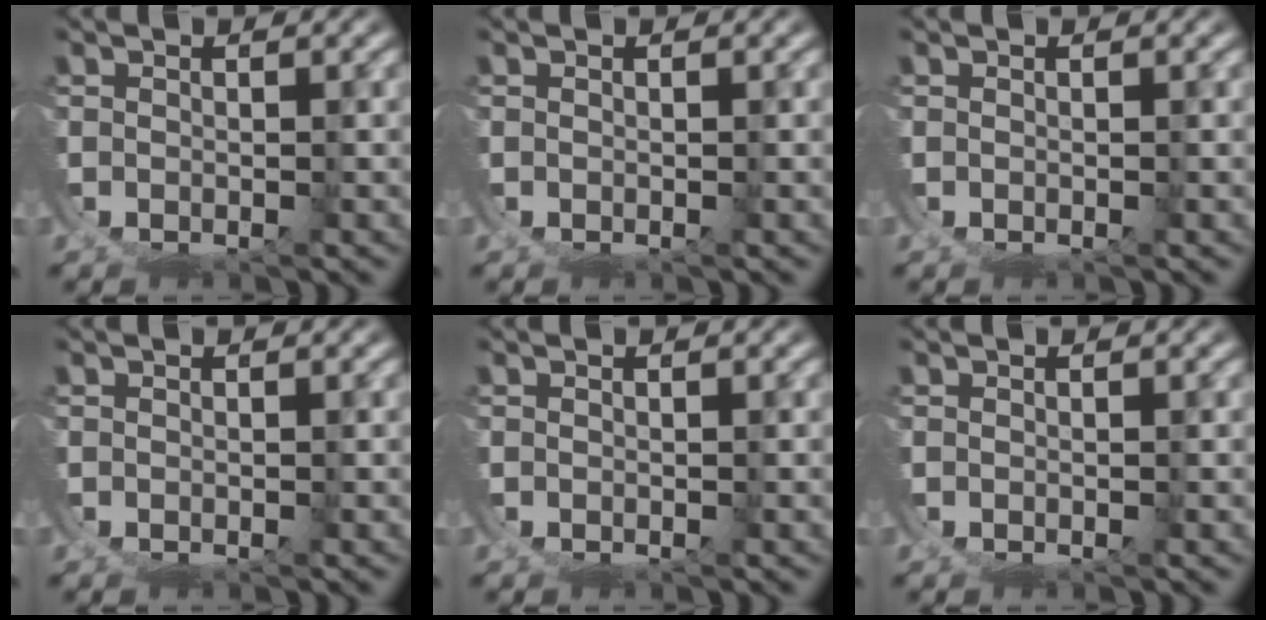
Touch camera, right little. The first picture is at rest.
{"total": 0.0}
{"total": 0.0}
{"total": 0.0}
{"total": 0.0}
{"total": 0.0}